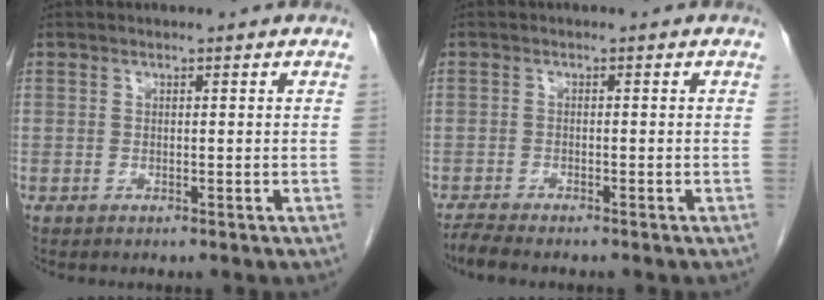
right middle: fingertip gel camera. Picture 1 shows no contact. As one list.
[{"total": 2.8, "force": [-2.6, 0.0, 1.1], "torque": [-0.025, -0.008, -0.044]}]